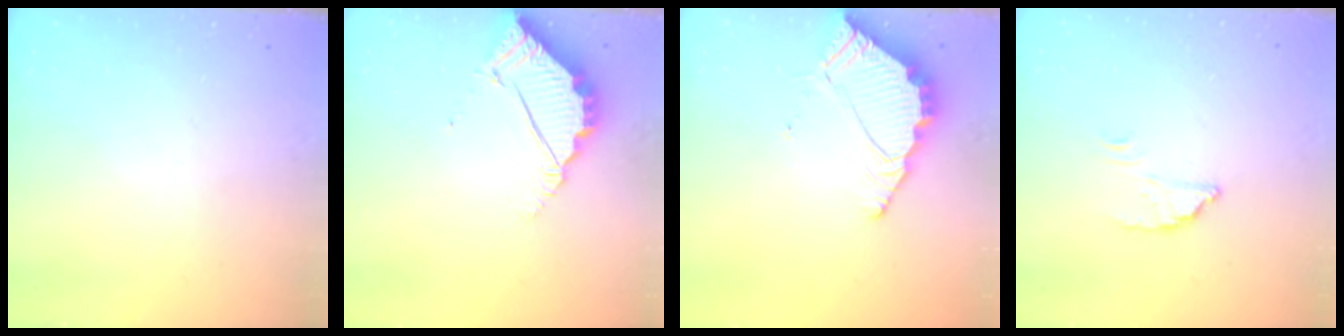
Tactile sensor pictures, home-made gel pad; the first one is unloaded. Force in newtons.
{"total": 4.2, "press": 4.2, "slide": 0.3}
{"total": 7.1, "press": 7.1, "slide": 0.3}
{"total": 2.5, "press": 2.5, "slide": 0.1}